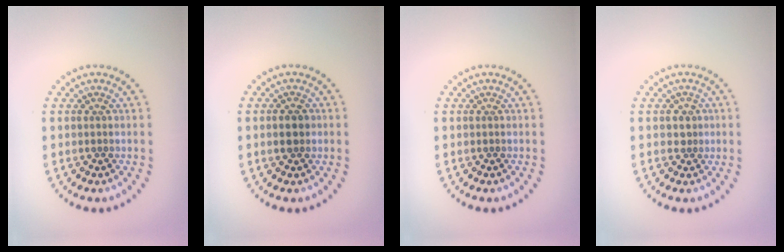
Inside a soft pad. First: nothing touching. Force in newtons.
{"total": 1.6, "press": 1.6, "slide": 0.2}
{"total": 0.0}
{"total": 1.5, "press": 1.1, "slide": 0.9}